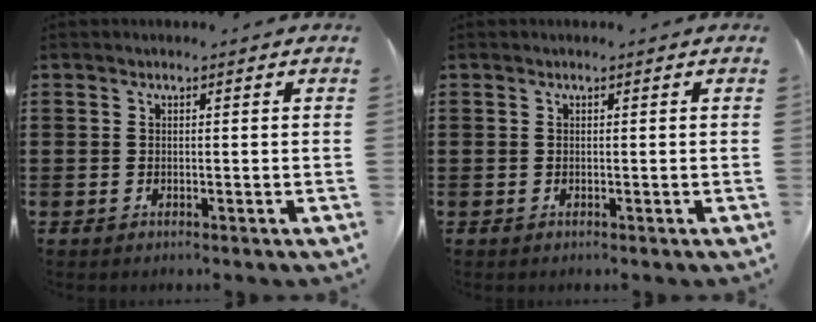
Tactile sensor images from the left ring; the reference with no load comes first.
{"total": 0.0}